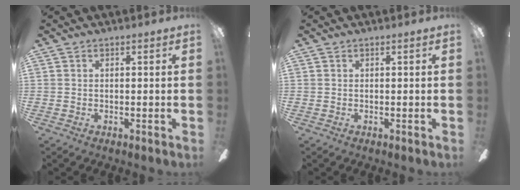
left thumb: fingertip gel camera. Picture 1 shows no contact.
{"total": 0.0}